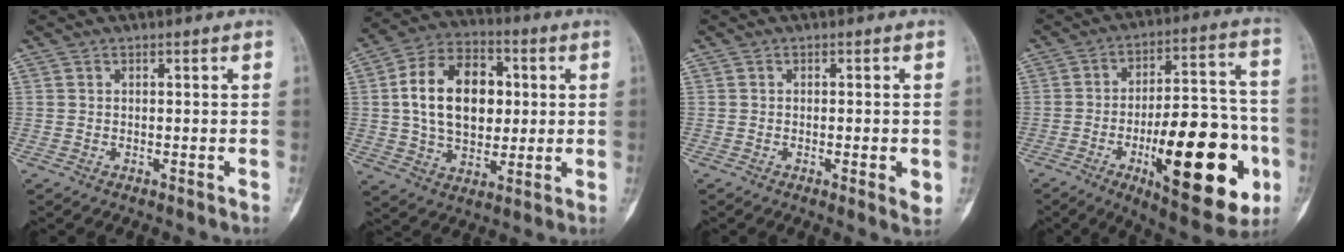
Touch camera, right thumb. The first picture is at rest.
{"total": 17.5, "force": [2.3, 11.8, 12.7], "torque": [-0.182, 0.012, 0.037]}
{"total": 3.7, "force": [-0.7, 0.9, 3.5], "torque": [-0.051, -0.008, -0.010]}
{"total": 27.0, "force": [-8.7, 10.2, 23.4], "torque": [-0.306, 0.025, -0.114]}